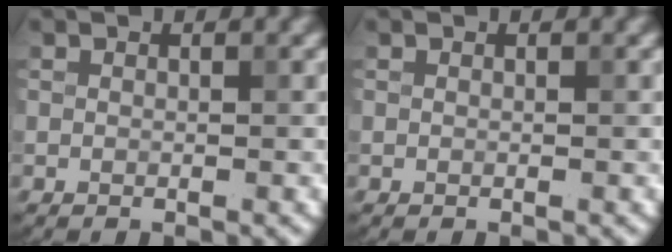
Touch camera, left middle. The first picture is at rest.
{"total": 0.0}